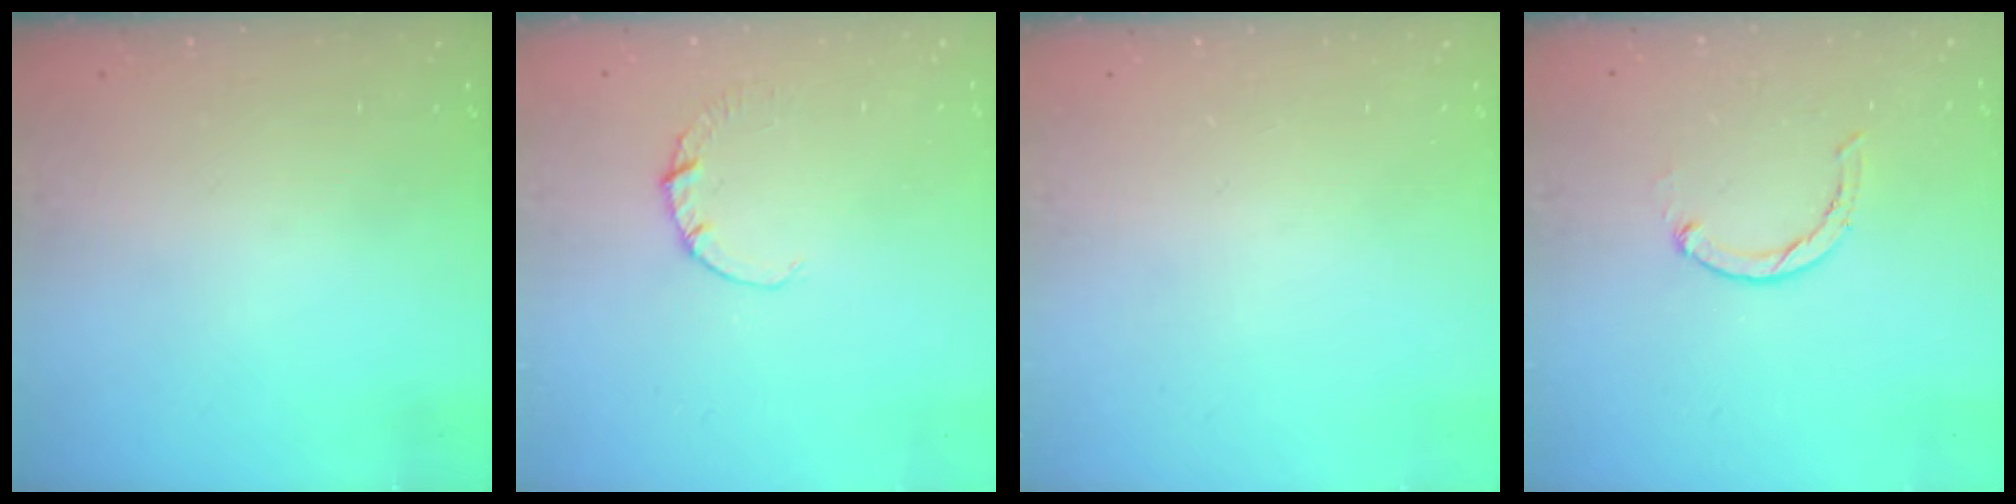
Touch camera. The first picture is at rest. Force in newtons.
{"total": 1.9, "press": 1.9, "slide": 0.3}
{"total": 0.0}
{"total": 1.9, "press": 1.9, "slide": 0.3}